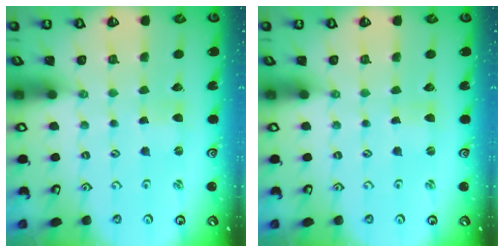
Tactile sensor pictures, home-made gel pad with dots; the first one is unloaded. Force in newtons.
{"total": 0.0}